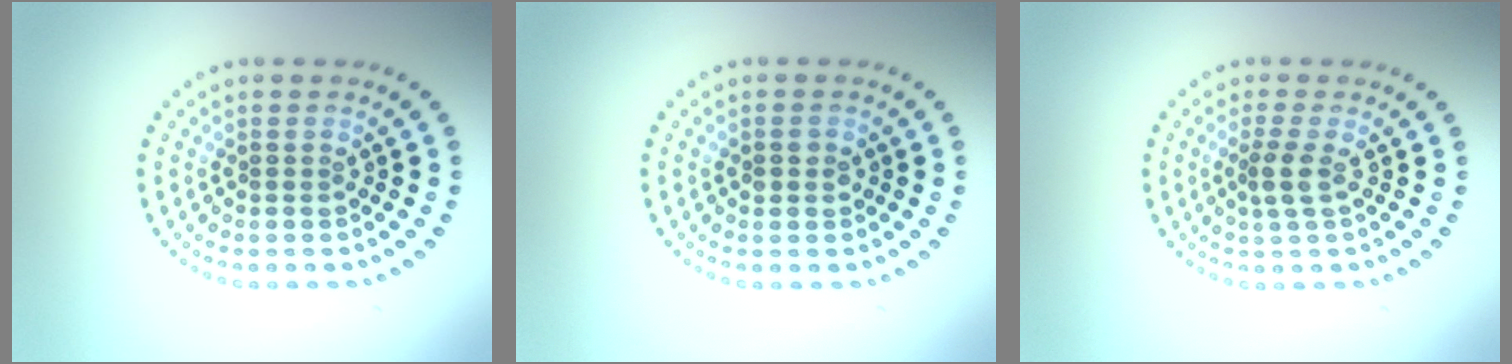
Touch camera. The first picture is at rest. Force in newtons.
{"total": 1.5, "press": 1.5, "slide": 0.1}
{"total": 1.8, "press": 1.4, "slide": 1.1}